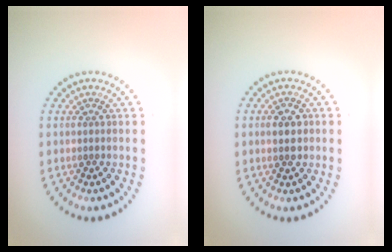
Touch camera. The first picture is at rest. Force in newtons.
{"total": 2.5, "press": 2.5, "slide": 0.0}